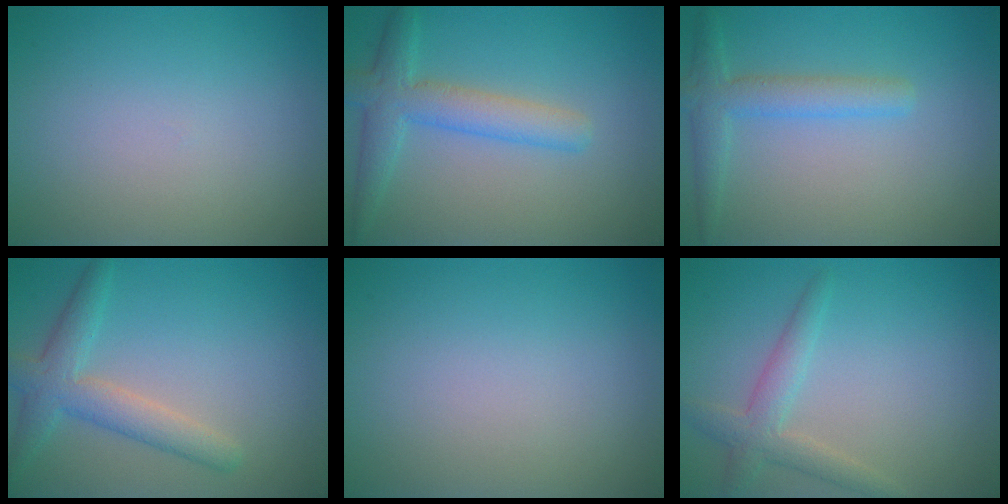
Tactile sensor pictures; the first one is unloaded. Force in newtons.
{"total": 4.1, "press": 4.1, "slide": 0.1}
{"total": 3.0, "press": 3.0, "slide": 0.1}
{"total": 3.8, "press": 3.8, "slide": 0.1}
{"total": 0.0}
{"total": 2.8, "press": 2.8, "slide": 0.2}